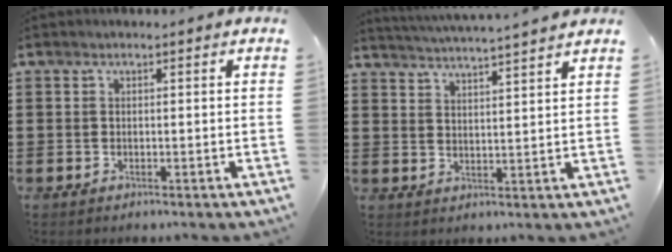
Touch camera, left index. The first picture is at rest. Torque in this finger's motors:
{"motor_torque": [1.08, -1.06, 0.30, 0.10]}